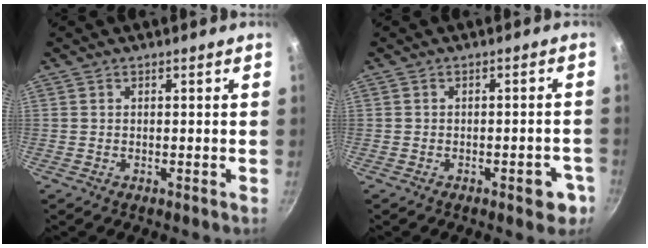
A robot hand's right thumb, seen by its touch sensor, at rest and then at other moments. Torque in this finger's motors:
{"motor_torque": [0.93, 0.50, -0.24, -0.02, 0.19]}